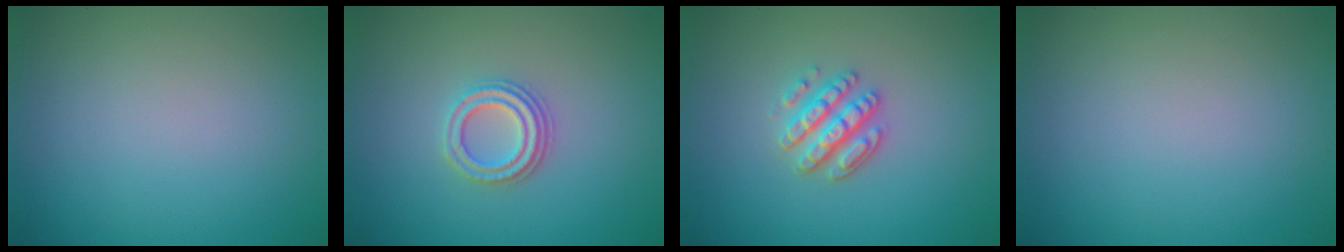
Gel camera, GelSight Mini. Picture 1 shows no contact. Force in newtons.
{"total": 2.7, "press": 2.5, "slide": 1.2}
{"total": 3.4, "press": 3.0, "slide": 1.5}
{"total": 0.0}